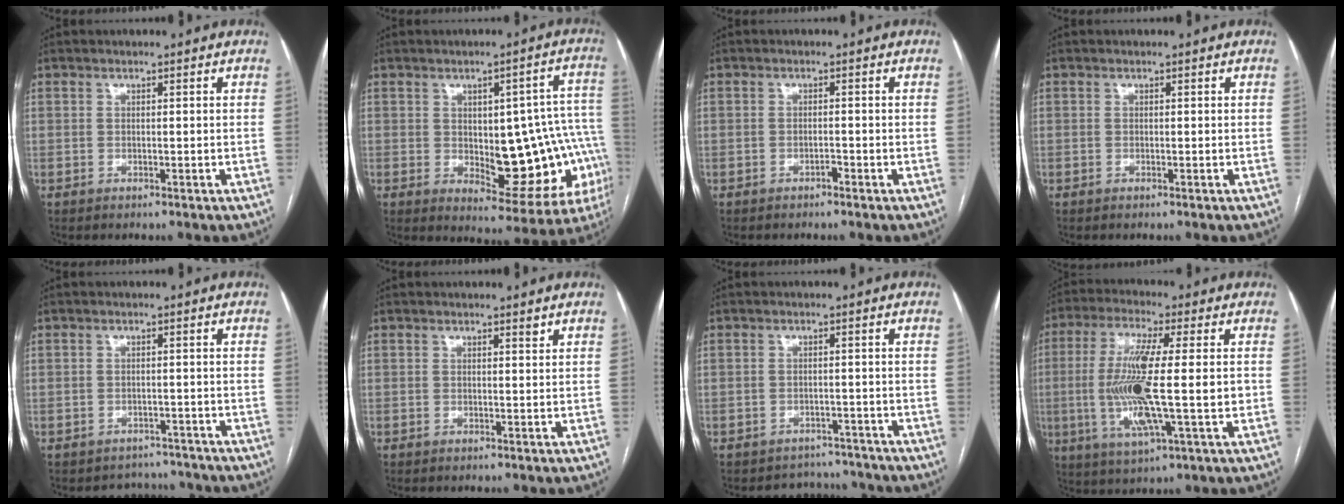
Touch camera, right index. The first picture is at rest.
{"total": 17.8, "force": [-1.9, 7.1, 16.2], "torque": [-0.147, 0.026, -0.002]}
{"total": 0.9, "force": [-0.7, 0.3, 0.5], "torque": [-0.009, 0.001, -0.012]}
{"total": 0.0}
{"total": 3.9, "force": [-3.5, 1.5, -1.0], "torque": [0.015, 0.020, -0.047]}
{"total": 0.7, "force": [0.5, 0.1, 0.4], "torque": [-0.008, -0.003, 0.006]}
{"total": 4.7, "force": [-4.3, 1.7, -1.2], "torque": [0.019, 0.021, -0.056]}
{"total": 14.4, "force": [-0.8, 1.4, 14.3], "torque": [-0.283, -0.008, -0.017]}